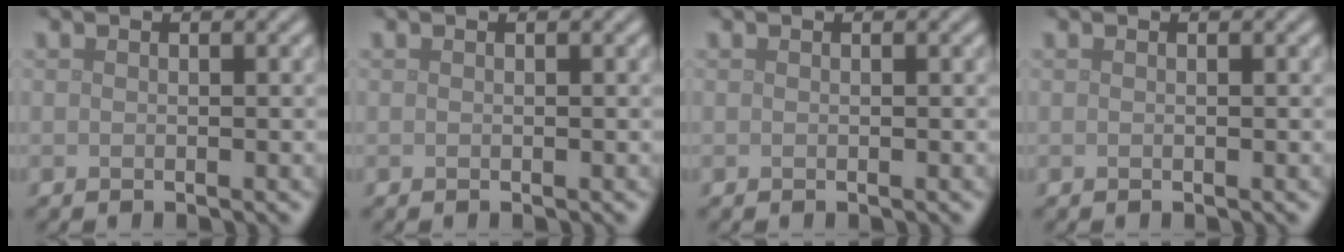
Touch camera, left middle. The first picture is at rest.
{"total": 0.0}
{"total": 0.0}
{"total": 0.0}